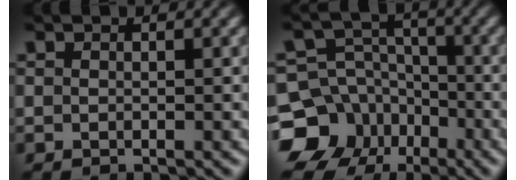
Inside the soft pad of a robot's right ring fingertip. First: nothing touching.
{"total": 13.3, "force": [-5.0, 11.3, 4.9], "torque": [-0.083, -0.064, -0.072]}